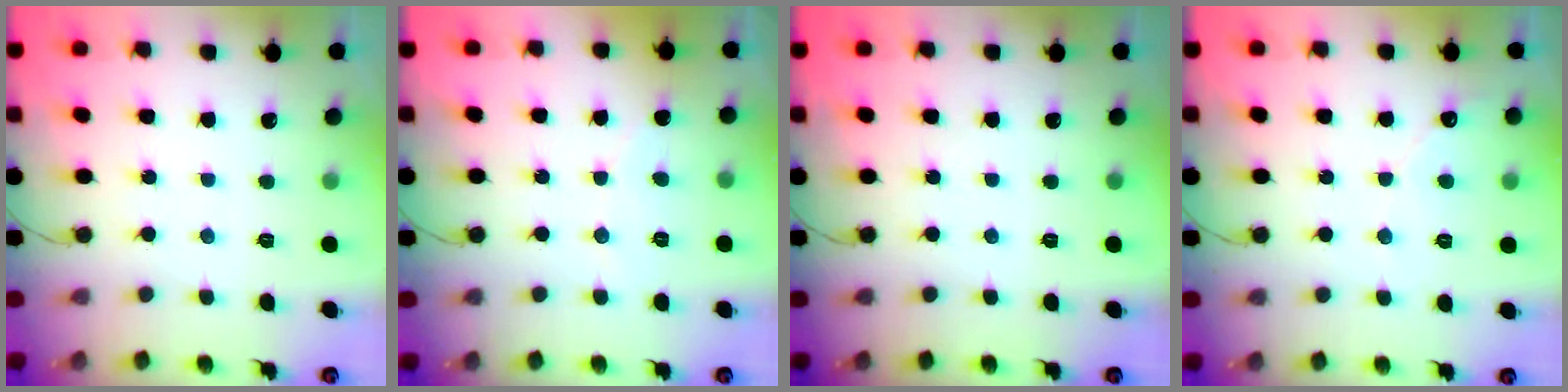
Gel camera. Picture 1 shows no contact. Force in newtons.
{"total": 2.8, "press": 2.8, "slide": 0.3}
{"total": 0.0}
{"total": 3.2, "press": 3.2, "slide": 0.2}